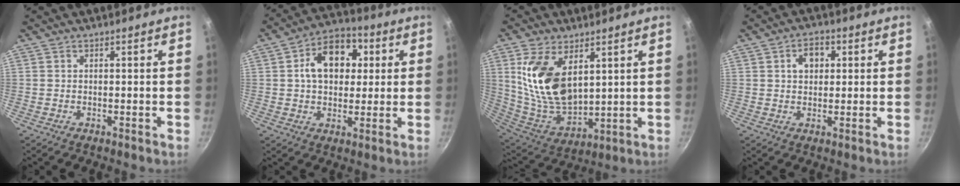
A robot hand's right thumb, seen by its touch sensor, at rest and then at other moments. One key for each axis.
{"total": 13.2, "fx": 2.8, "fy": 9.4, "fz": 8.8, "tx": -0.095, "ty": 0.013, "tz": 0.030}
{"total": 17.0, "fx": 5.5, "fy": 9.6, "fz": 13.0, "tx": -0.231, "ty": -0.047, "tz": 0.122}
{"total": 5.1, "fx": 1.4, "fy": 3.6, "fz": 3.4, "tx": -0.030, "ty": 0.004, "tz": 0.018}